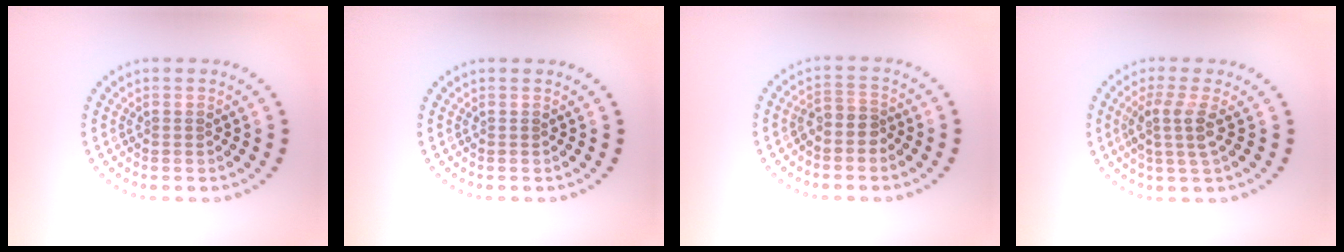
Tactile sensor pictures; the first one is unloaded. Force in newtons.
{"total": 0.0}
{"total": 2.0, "press": 1.6, "slide": 1.2}
{"total": 2.7, "press": 2.1, "slide": 1.7}